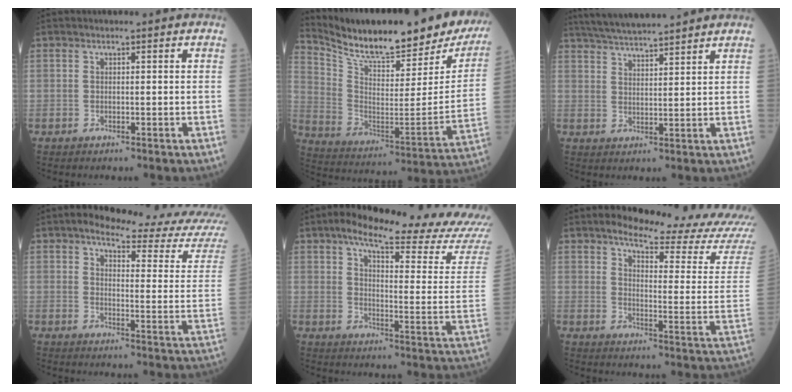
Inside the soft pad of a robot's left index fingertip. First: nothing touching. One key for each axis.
{"total": 28.7, "fx": 24.4, "fy": 6.0, "fz": 13.8, "tx": -0.235, "ty": -0.056, "tz": 0.342}
{"total": 10.9, "fx": 9.9, "fy": 0.1, "fz": 4.5, "tx": -0.083, "ty": 0.027, "tz": 0.154}
{"total": 14.8, "fx": 13.7, "fy": 0.0, "fz": 5.5, "tx": -0.067, "ty": -0.067, "tz": 0.150}
{"total": 23.7, "fx": 20.9, "fy": 0.9, "fz": 11.0, "tx": -0.161, "ty": -0.070, "tz": 0.255}
{"total": 19.3, "fx": 17.9, "fy": 0.1, "fz": 7.1, "tx": -0.102, "ty": -0.107, "tz": 0.208}